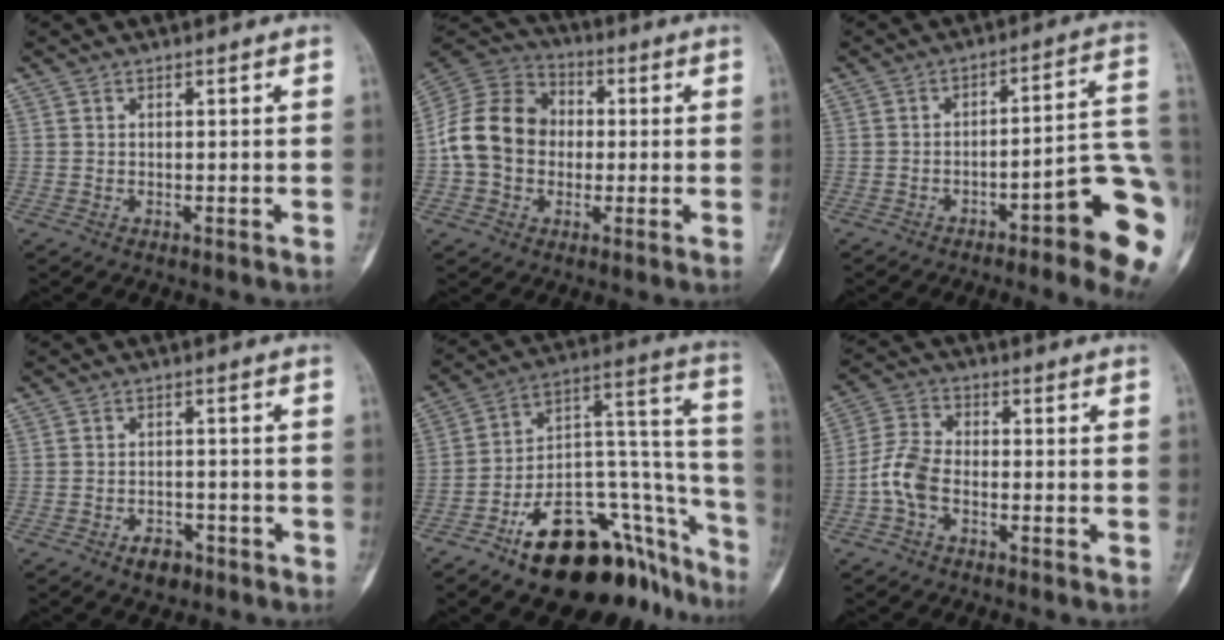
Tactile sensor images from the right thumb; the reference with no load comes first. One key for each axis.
{"total": 14.6, "fx": -0.8, "fy": 11.7, "fz": 8.7, "tx": -0.144, "ty": 0.034, "tz": -0.025}
{"total": 17.2, "fx": -7.0, "fy": 3.5, "fz": 15.3, "tx": -0.133, "ty": 0.055, "tz": -0.088}
{"total": 4.2, "fx": -2.8, "fy": 2.5, "fz": 1.9, "tx": -0.015, "ty": 0.022, "tz": -0.040}
{"total": 30.1, "fx": -17.1, "fy": 14.0, "fz": 20.4, "tx": -0.178, "ty": 0.123, "tz": -0.249}
{"total": 7.2, "fx": -2.5, "fy": 4.4, "fz": 5.0, "tx": -0.104, "ty": 0.024, "tz": -0.061}